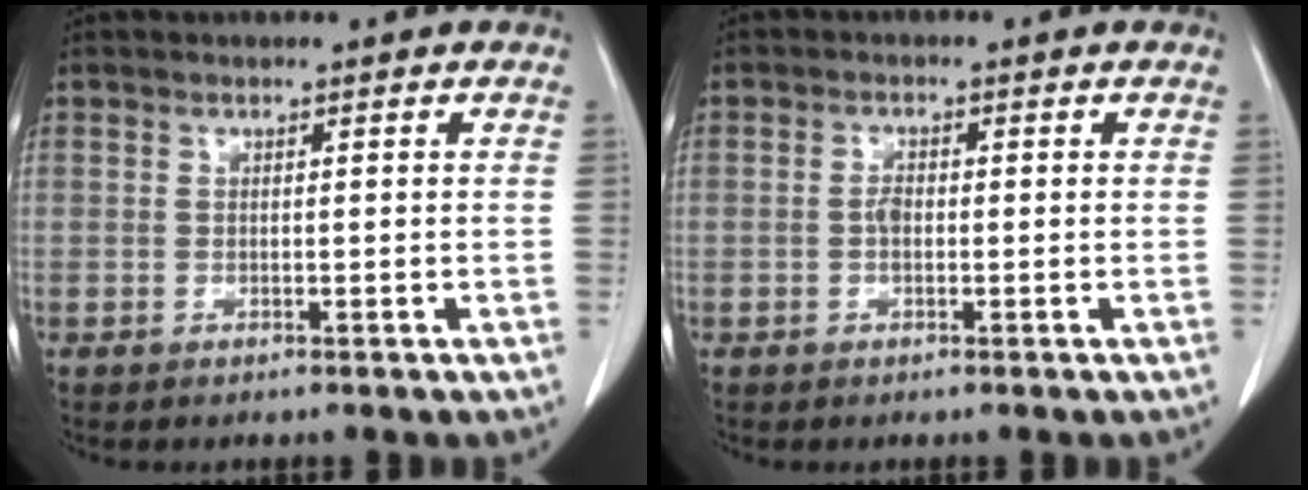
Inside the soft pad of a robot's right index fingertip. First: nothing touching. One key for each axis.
{"total": 1.8, "fx": -0.2, "fy": 1.0, "fz": 1.5, "tx": -0.028, "ty": 0.003, "tz": -0.005}